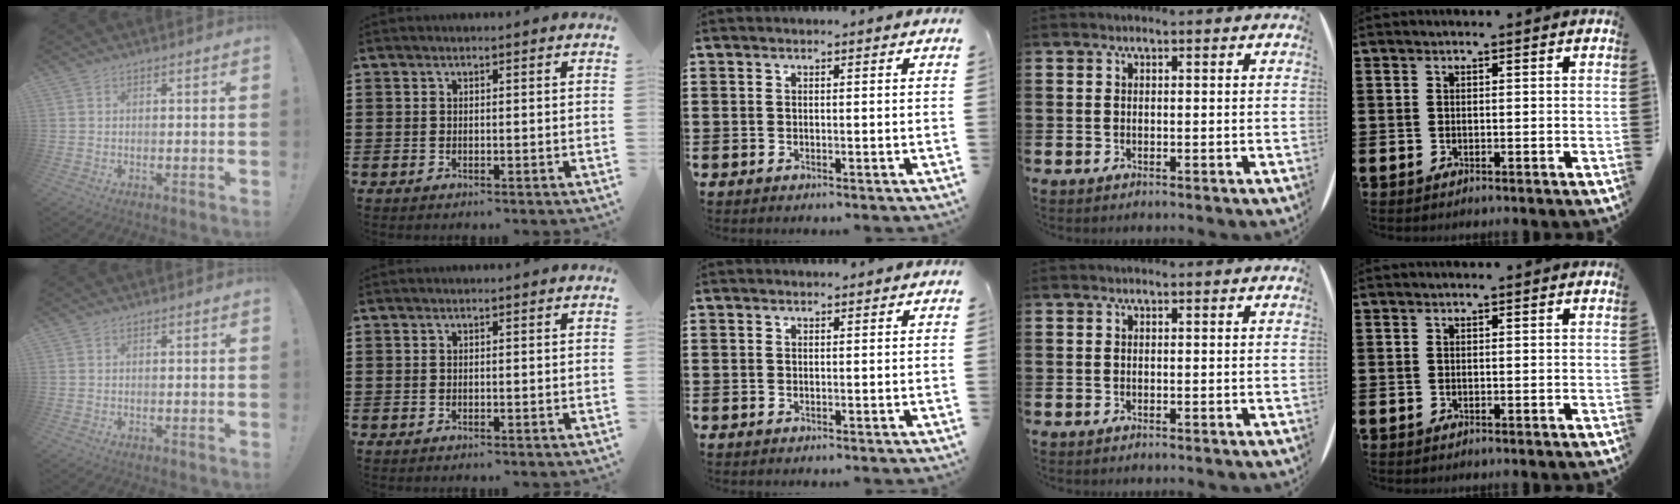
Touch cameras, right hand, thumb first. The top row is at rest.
{}